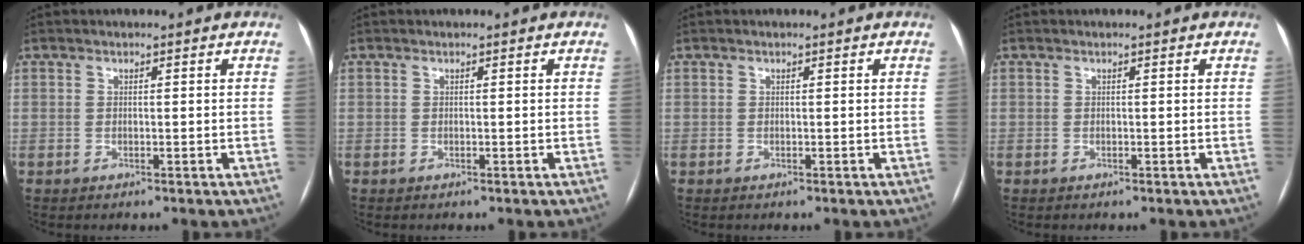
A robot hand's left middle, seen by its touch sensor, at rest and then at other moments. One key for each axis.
{"total": 0.0}
{"total": 0.0}
{"total": 0.0}